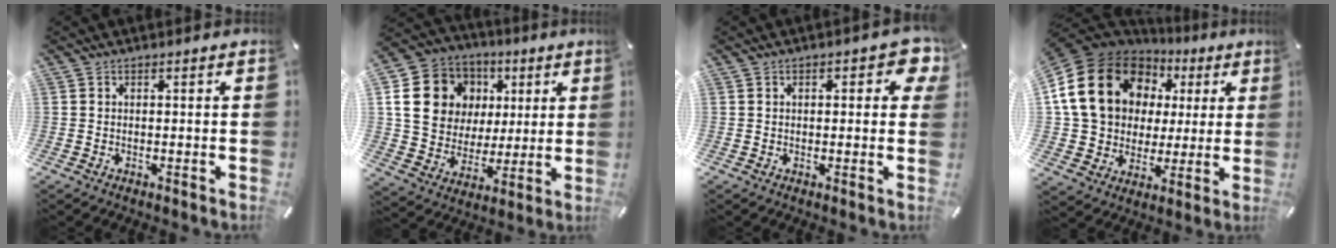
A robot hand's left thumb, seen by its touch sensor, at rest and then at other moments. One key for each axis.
{"total": 16.8, "fx": 4.4, "fy": 14.9, "fz": 6.5, "tx": -0.113, "ty": -0.011, "tz": 0.091}
{"total": 5.4, "fx": 1.6, "fy": 2.6, "fz": 4.5, "tx": -0.057, "ty": 0.000, "tz": 0.022}
{"total": 21.5, "fx": 5.6, "fy": 17.6, "fz": 10.9, "tx": -0.230, "ty": -0.017, "tz": 0.108}